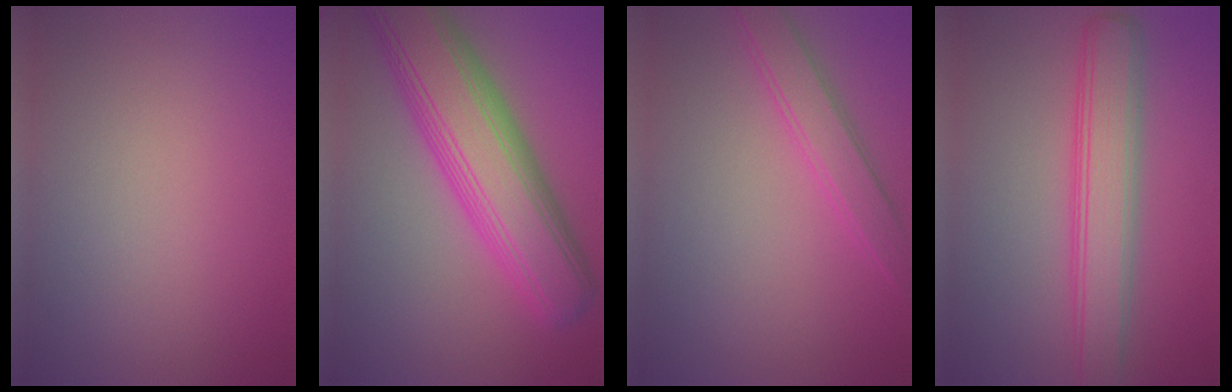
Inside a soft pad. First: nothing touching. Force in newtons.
{"total": 10.4, "press": 10.4, "slide": 0.3}
{"total": 2.8, "press": 2.8, "slide": 0.1}
{"total": 5.2, "press": 5.2, "slide": 0.1}